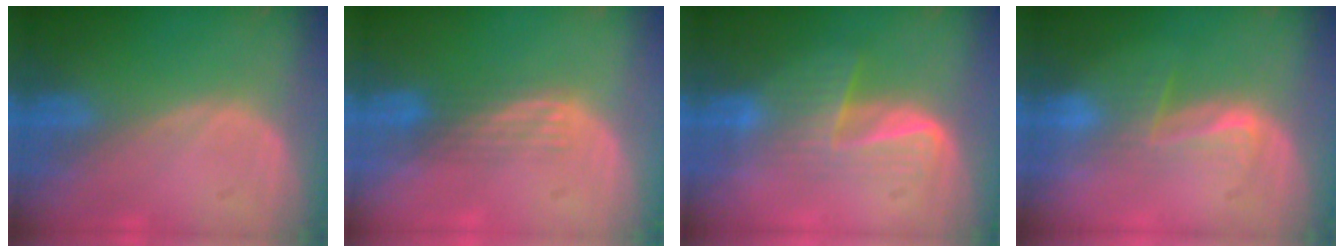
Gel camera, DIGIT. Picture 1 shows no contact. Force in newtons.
{"total": 2.9, "press": 2.8, "slide": 1.0}
{"total": 7.1, "press": 5.8, "slide": 4.1}
{"total": 4.0, "press": 3.7, "slide": 1.6}